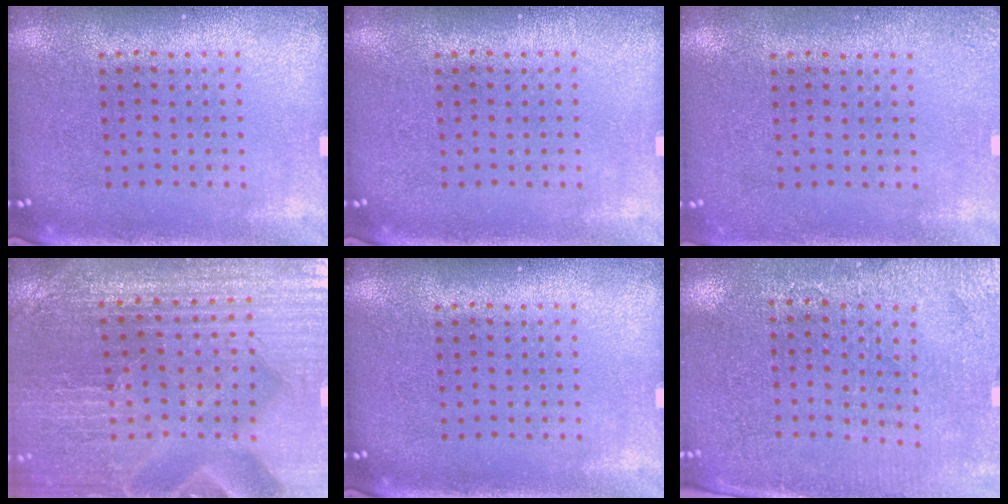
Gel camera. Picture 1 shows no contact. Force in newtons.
{"total": 0.0}
{"total": 1.6, "press": 1.6, "slide": 0.2}
{"total": 3.4, "press": 3.3, "slide": 0.3}
{"total": 0.0}
{"total": 3.0, "press": 2.9, "slide": 0.8}